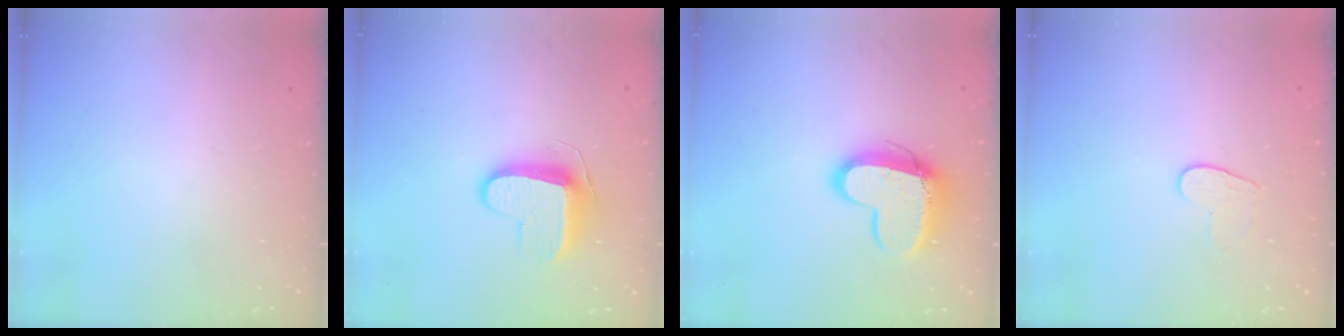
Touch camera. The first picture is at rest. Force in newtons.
{"total": 10.0, "press": 10.0, "slide": 1.1}
{"total": 13.1, "press": 13.0, "slide": 1.1}
{"total": 5.3, "press": 5.3, "slide": 0.5}